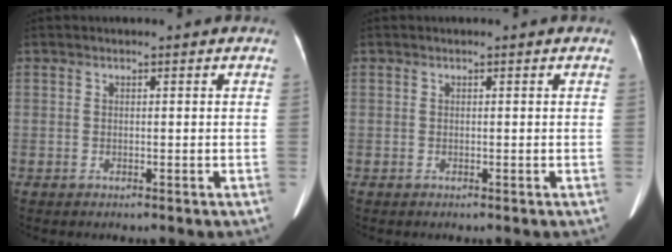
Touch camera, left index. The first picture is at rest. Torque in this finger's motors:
{"motor_torque": [0.00, 0.00, 0.00, 0.00]}